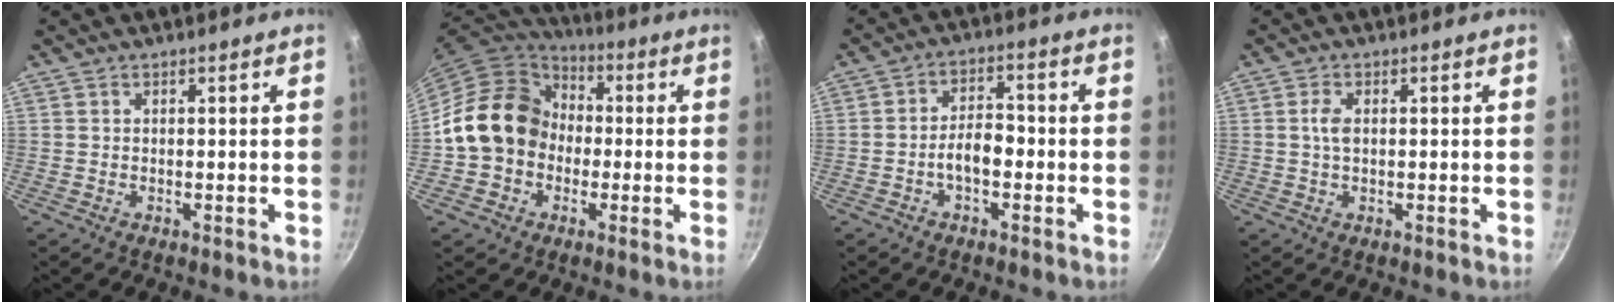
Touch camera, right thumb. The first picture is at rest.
{"total": 15.3, "force": [-0.7, 13.0, 8.1], "torque": [-0.101, 0.040, -0.022]}
{"total": 5.7, "force": [-1.8, 3.1, 4.4], "torque": [-0.059, 0.029, -0.035]}
{"total": 2.6, "force": [0.3, 1.4, 2.1], "torque": [-0.044, 0.004, 0.004]}